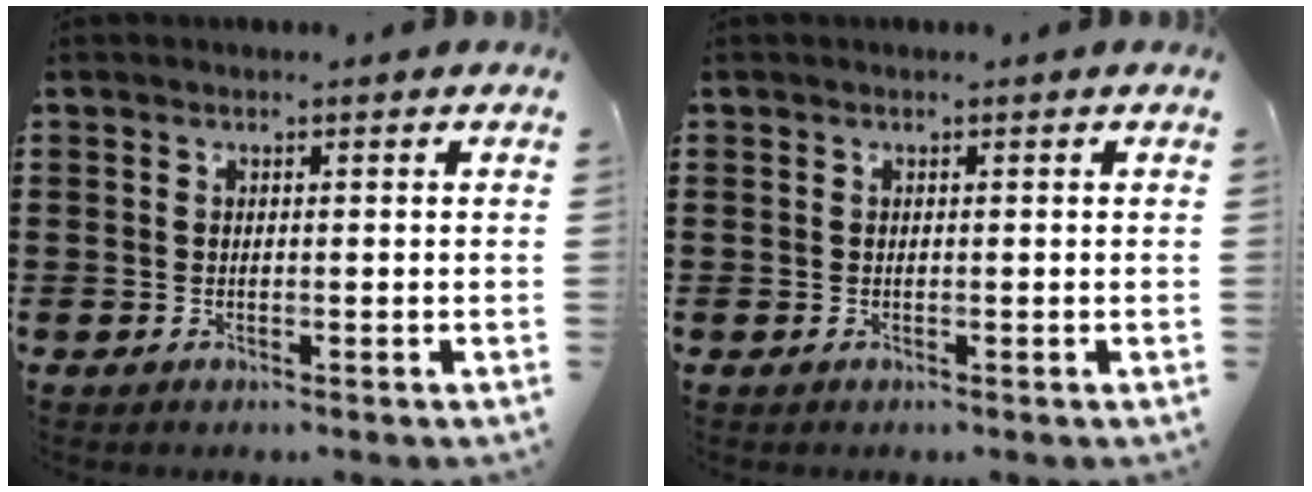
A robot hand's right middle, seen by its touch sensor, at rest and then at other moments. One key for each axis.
{"total": 0.0}